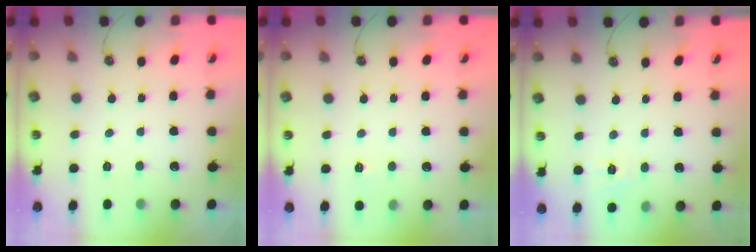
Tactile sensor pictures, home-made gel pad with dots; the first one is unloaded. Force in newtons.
{"total": 4.2, "press": 4.2, "slide": 0.5}
{"total": 2.9, "press": 2.9, "slide": 0.3}